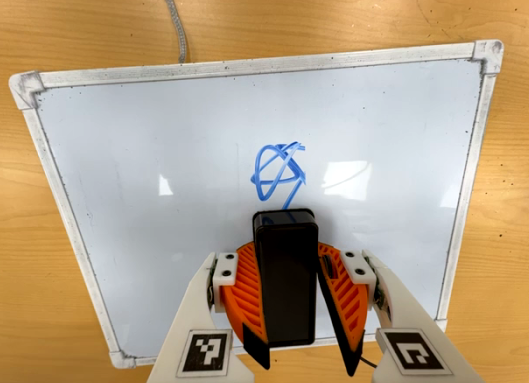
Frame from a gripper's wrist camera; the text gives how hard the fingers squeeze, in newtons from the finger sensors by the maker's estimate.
{"total": 8.6, "left": 9.3, "right": 7.9}